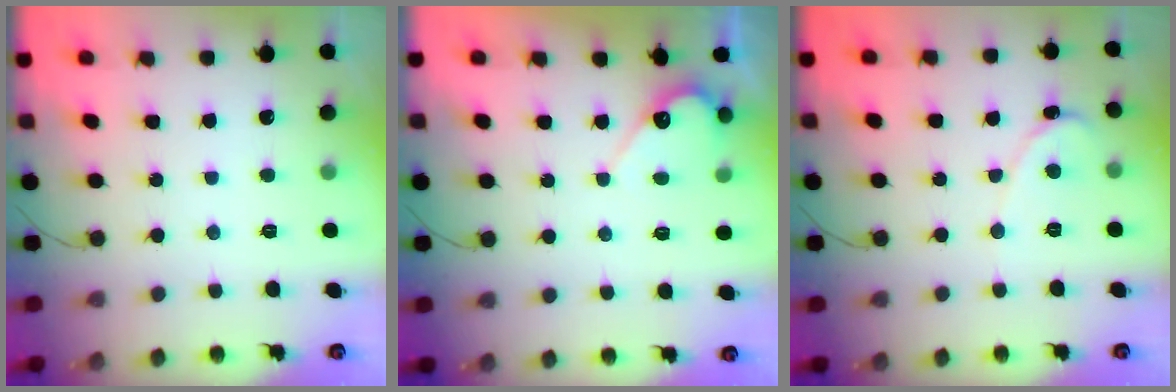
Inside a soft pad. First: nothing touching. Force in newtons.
{"total": 5.6, "press": 5.6, "slide": 0.5}
{"total": 1.0, "press": 1.0, "slide": 0.1}